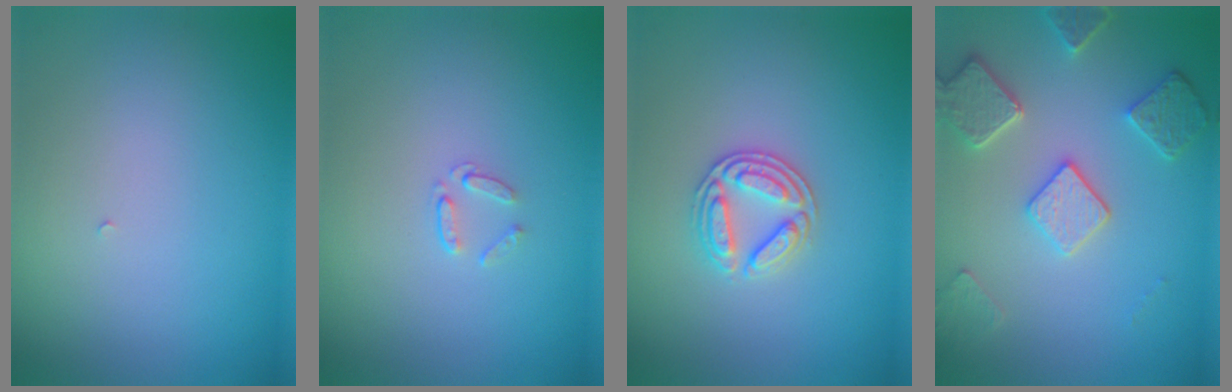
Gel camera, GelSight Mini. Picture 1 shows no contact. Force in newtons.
{"total": 0.7, "press": 0.5, "slide": 0.5}
{"total": 2.9, "press": 2.7, "slide": 0.9}
{"total": 4.6, "press": 3.8, "slide": 2.6}